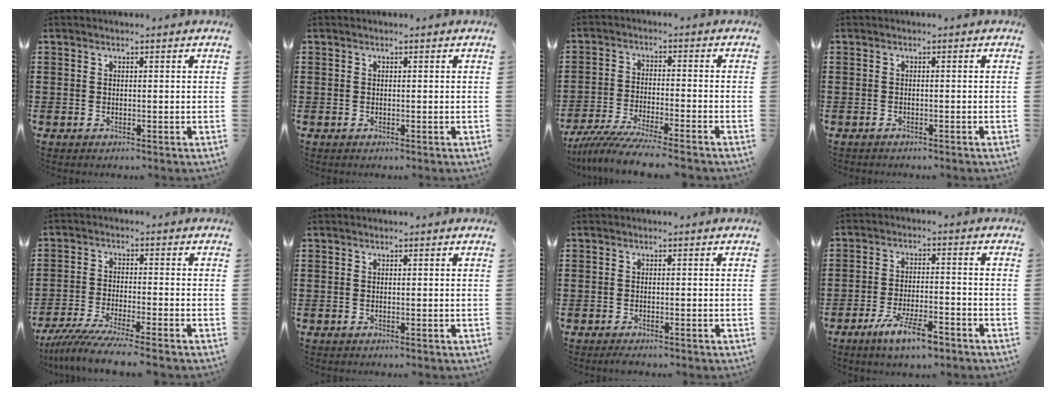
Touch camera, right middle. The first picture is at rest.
{"total": 0.0}
{"total": 7.1, "force": [-6.6, -0.2, 2.6], "torque": [-0.061, -0.014, -0.129]}
{"total": 0.6, "force": [-0.6, 0.1, 0.1], "torque": [-0.003, 0.000, -0.014]}
{"total": 6.2, "force": [-5.5, -0.3, 2.6], "torque": [-0.061, -0.019, -0.108]}
{"total": 0.0}
{"total": 0.6, "force": [-0.6, 0.1, 0.1], "torque": [-0.005, -0.002, -0.012]}
{"total": 7.3, "force": [-4.8, 1.7, 5.2], "torque": [-0.107, -0.004, -0.089]}